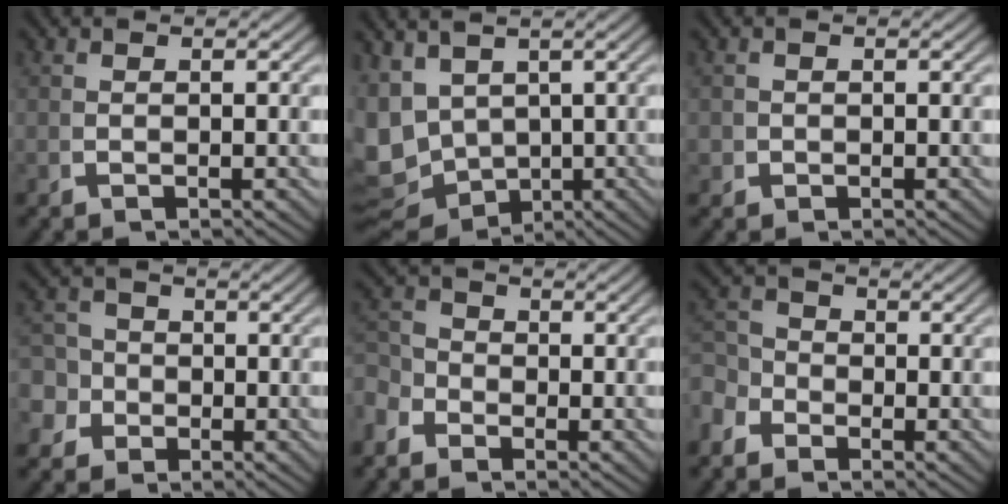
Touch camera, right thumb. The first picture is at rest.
{"total": 9.5, "force": [-0.8, 8.0, 5.0], "torque": [-0.118, -0.032, -0.001]}
{"total": 1.0, "force": [-0.1, 1.0, 0.1], "torque": [-0.003, -0.006, -0.001]}
{"total": 5.7, "force": [-1.6, 5.2, 1.8], "torque": [-0.035, -0.019, -0.027]}
{"total": 2.5, "force": [-0.6, 2.1, 1.3], "torque": [-0.020, -0.010, -0.012]}
{"total": 2.8, "force": [-0.7, 2.4, 1.4], "torque": [-0.023, -0.013, -0.011]}